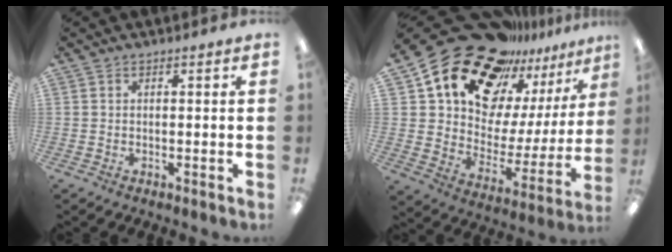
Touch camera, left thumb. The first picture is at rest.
{"total": 23.0, "force": [18.4, 11.3, 8.0], "torque": [-0.155, -0.144, 0.342]}